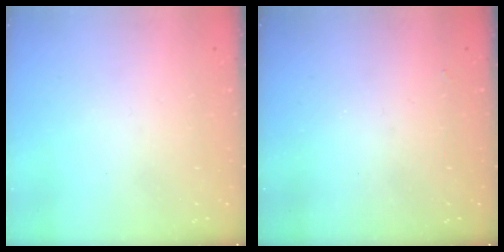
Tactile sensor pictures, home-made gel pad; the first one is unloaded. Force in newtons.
{"total": 1.3, "press": 1.3, "slide": 0.3}